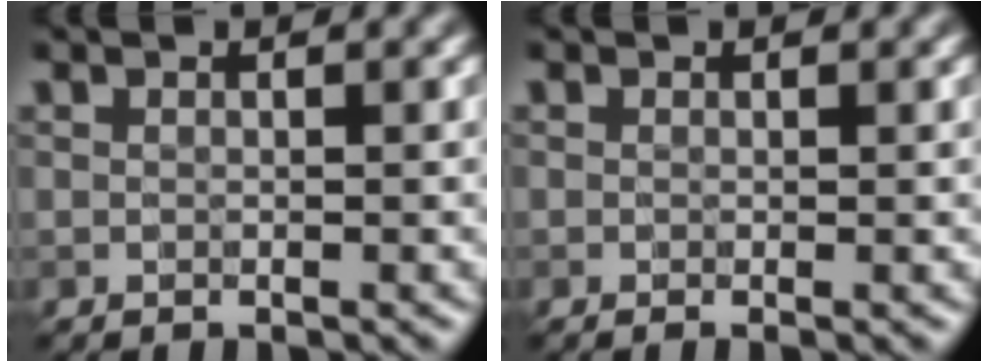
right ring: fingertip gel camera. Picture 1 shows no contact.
{"total": 0.9, "force": [-0.2, 0.3, 0.8], "torque": [-0.010, -0.006, -0.004]}